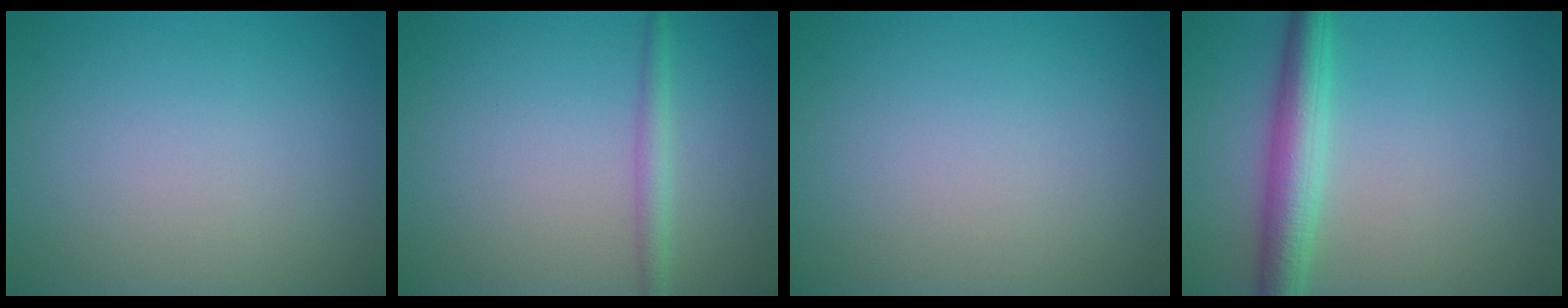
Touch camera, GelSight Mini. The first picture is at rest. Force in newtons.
{"total": 1.8, "press": 1.8, "slide": 0.0}
{"total": 0.0}
{"total": 4.4, "press": 4.4, "slide": 0.1}